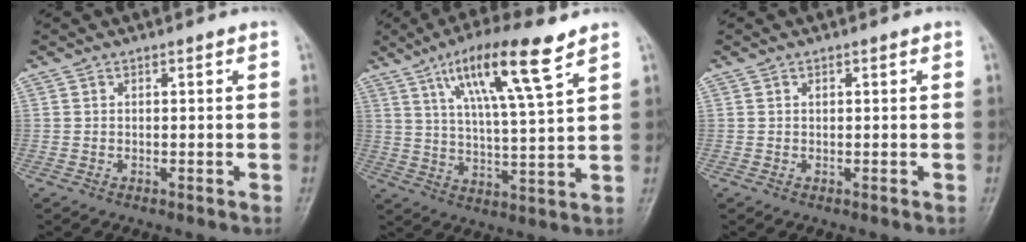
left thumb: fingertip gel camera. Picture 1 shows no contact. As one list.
[{"total": 14.5, "force": [8.3, 2.1, 11.8], "torque": [-0.204, -0.029, 0.146]}, {"total": 0.5, "force": [0.2, 0.4, 0.3], "torque": [-0.003, -0.001, 0.003]}]